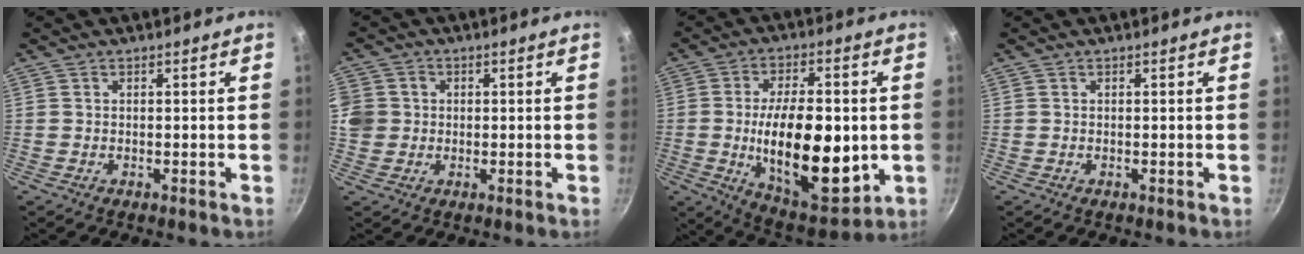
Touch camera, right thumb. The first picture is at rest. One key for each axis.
{"total": 7.9, "fx": 0.4, "fy": 7.4, "fz": 2.8, "tx": -0.053, "ty": 0.007, "tz": -0.001}
{"total": 21.8, "fx": -1.9, "fy": 10.5, "fz": 19.0, "tx": -0.281, "ty": -0.010, "tz": -0.020}
{"total": 0.0}